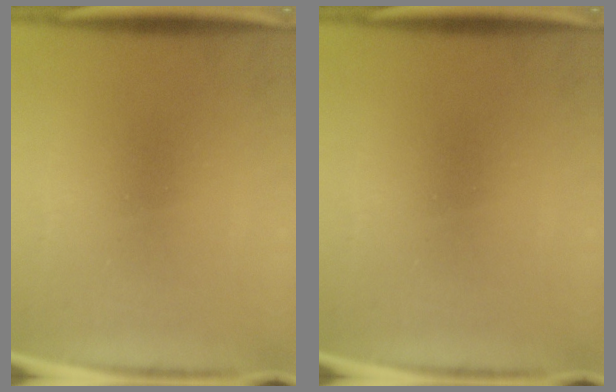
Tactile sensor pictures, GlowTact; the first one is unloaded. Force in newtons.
{"total": 0.0}